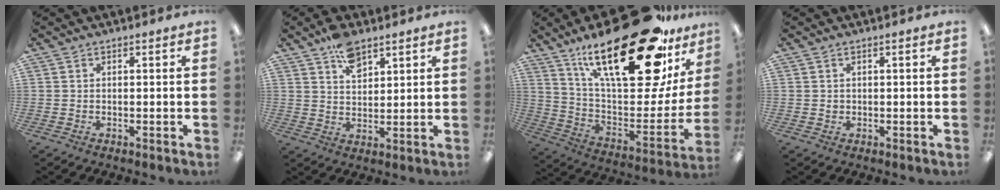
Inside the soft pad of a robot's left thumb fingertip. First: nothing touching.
{"total": 7.3, "force": [4.9, 3.7, 3.9], "torque": [-0.059, -0.022, 0.085]}
{"total": 33.8, "force": [20.0, 11.6, 24.6], "torque": [-0.358, -0.123, 0.337]}
{"total": 0.7, "force": [0.1, 0.7, 0.3], "torque": [-0.008, 0.005, 0.001]}